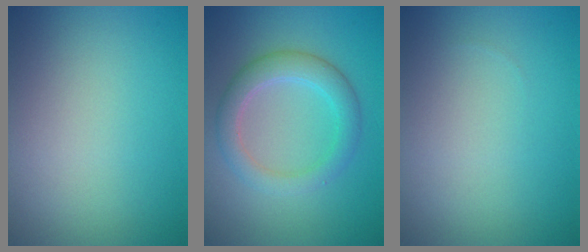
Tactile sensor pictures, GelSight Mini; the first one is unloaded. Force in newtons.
{"total": 3.5, "press": 3.5, "slide": 0.4}
{"total": 0.0}